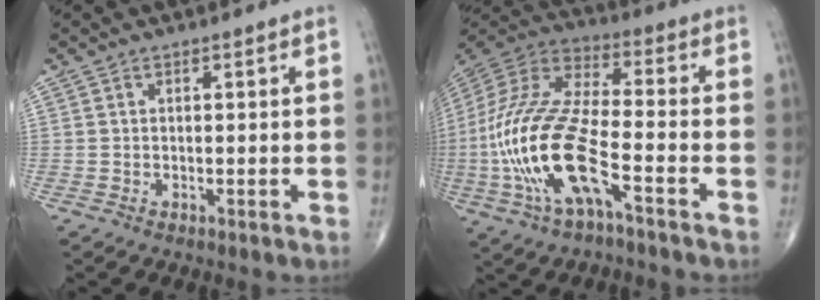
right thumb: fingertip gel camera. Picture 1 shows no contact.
{"total": 22.1, "force": [-6.9, 7.8, 19.5], "torque": [-0.451, 0.022, -0.125]}